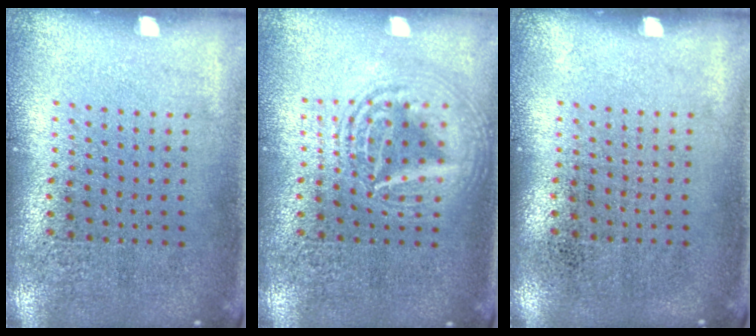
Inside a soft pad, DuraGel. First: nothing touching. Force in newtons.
{"total": 2.8, "press": 2.8, "slide": 0.3}
{"total": 0.0}